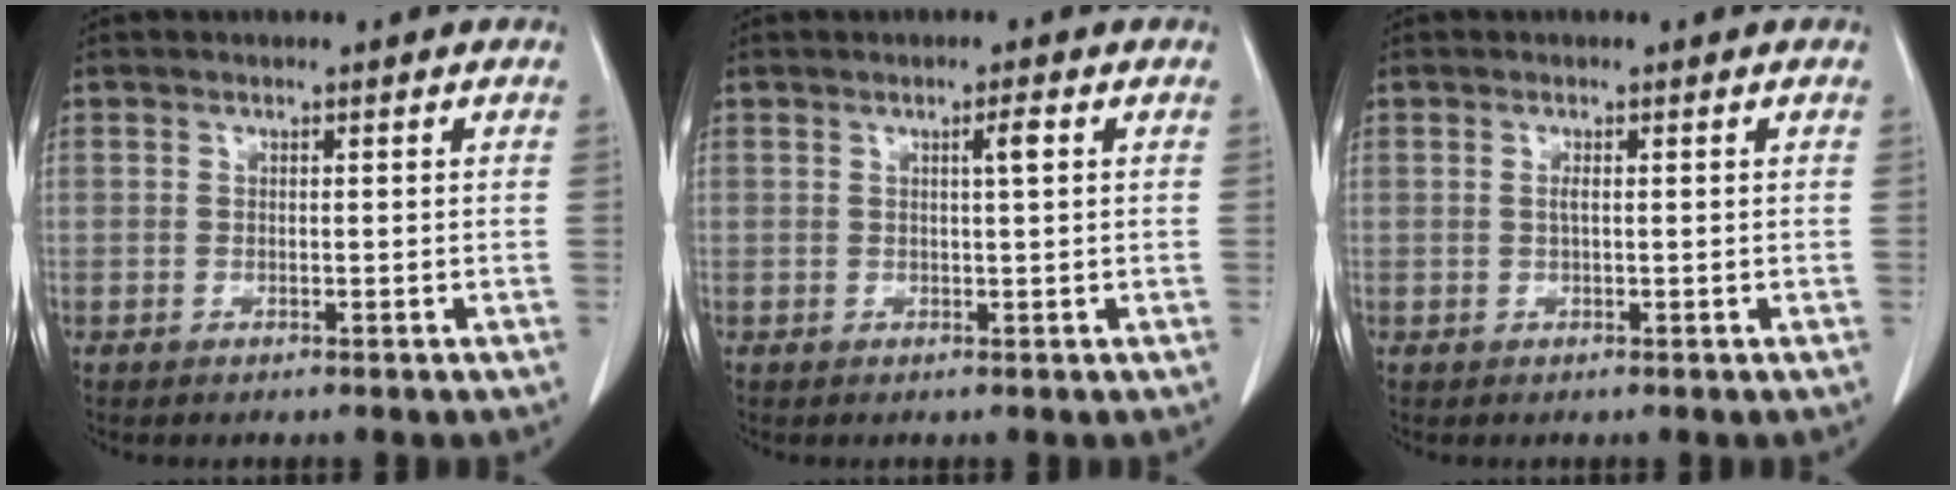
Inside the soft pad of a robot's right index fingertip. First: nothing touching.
{"total": 1.8, "force": [0.5, -0.1, 1.7], "torque": [-0.029, 0.001, 0.009]}
{"total": 0.8, "force": [0.1, 0.1, 0.8], "torque": [-0.019, 0.000, 0.001]}